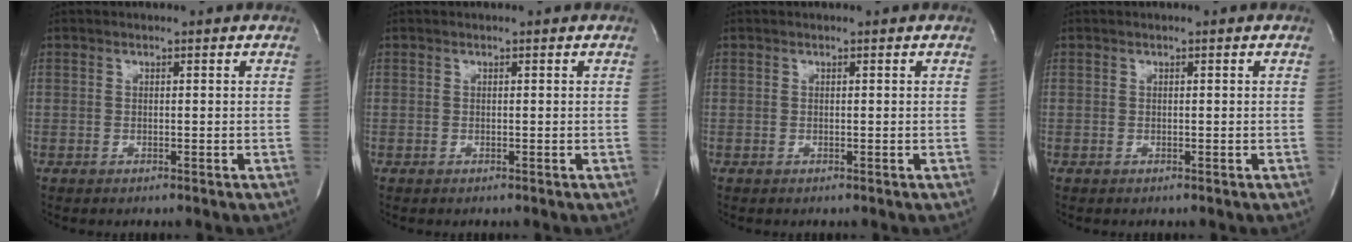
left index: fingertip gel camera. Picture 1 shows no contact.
{"total": 0.0}
{"total": 0.0}
{"total": 0.0}